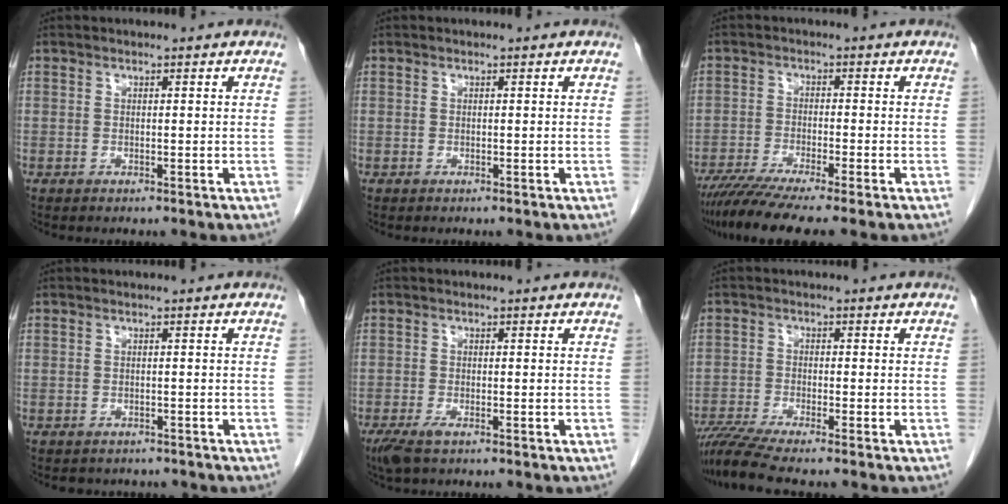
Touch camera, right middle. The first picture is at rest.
{"total": 0.0}
{"total": 9.1, "force": [-7.2, -0.6, 5.6], "torque": [-0.090, -0.026, -0.118]}
{"total": 3.5, "force": [-3.1, 1.5, 0.4], "torque": [-0.011, -0.001, -0.037]}
{"total": 3.1, "force": [-2.0, 0.9, 2.2], "torque": [-0.050, -0.008, -0.034]}
{"total": 6.2, "force": [-5.3, -1.3, 3.1], "torque": [-0.057, -0.021, -0.095]}